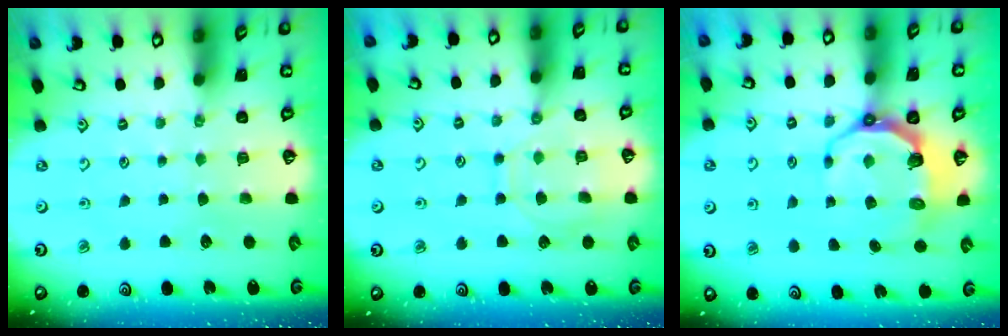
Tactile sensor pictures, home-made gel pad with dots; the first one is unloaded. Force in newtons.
{"total": 9.1, "press": 9.1, "slide": 1.0}
{"total": 7.8, "press": 6.4, "slide": 4.4}